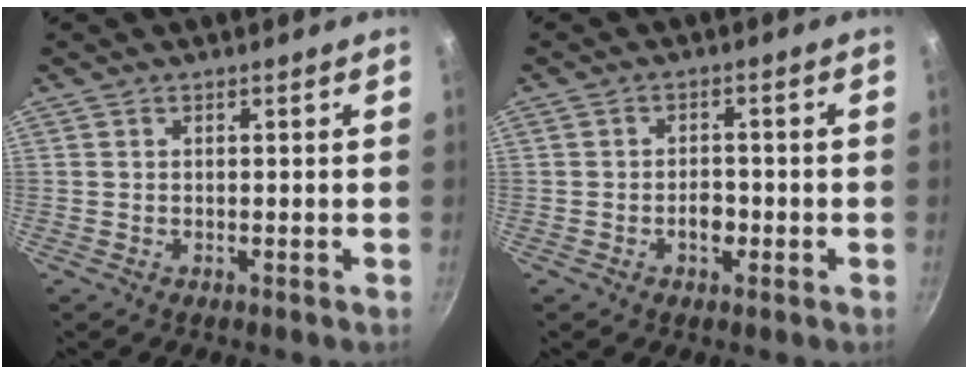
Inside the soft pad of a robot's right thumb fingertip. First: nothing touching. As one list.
[{"total": 3.2, "force": [-1.2, 2.1, 2.1], "torque": [-0.014, 0.012, -0.018]}]